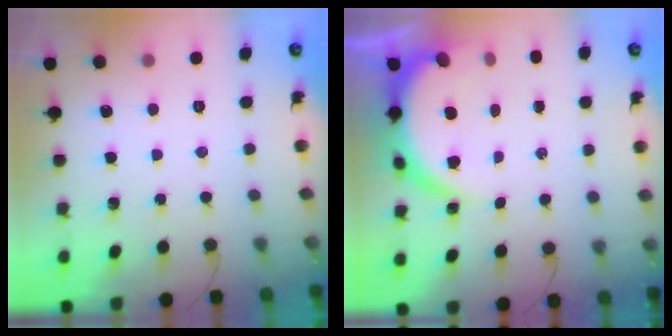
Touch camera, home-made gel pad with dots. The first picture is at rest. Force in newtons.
{"total": 7.3, "press": 7.2, "slide": 0.9}